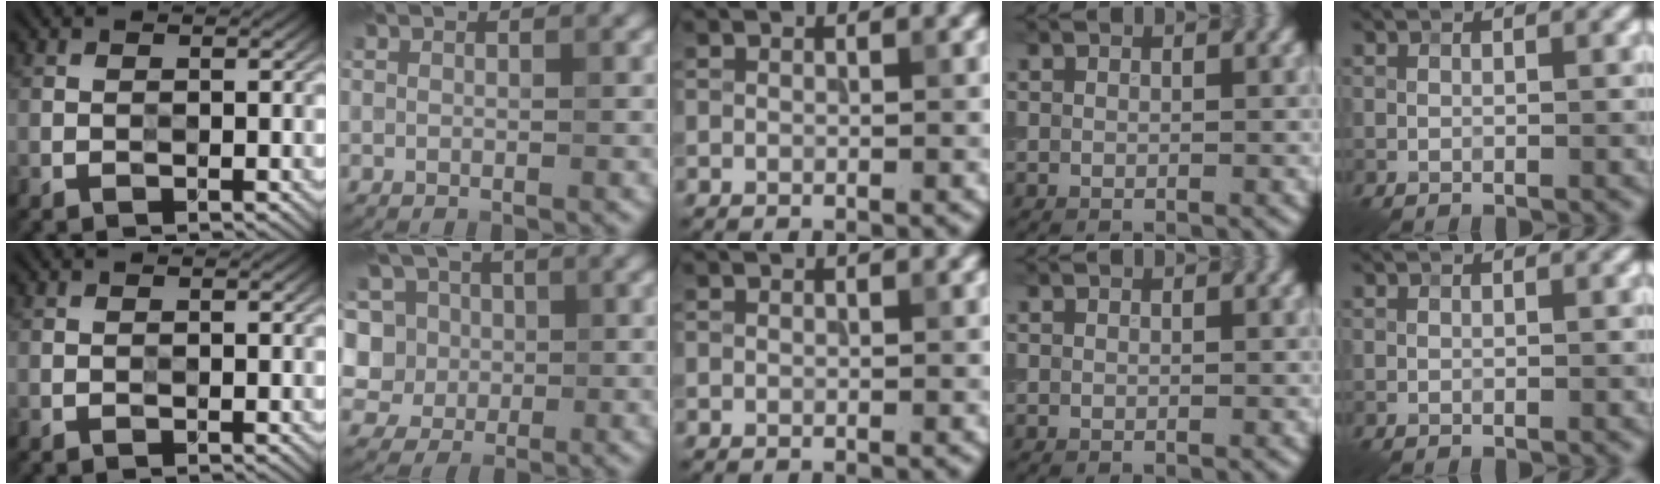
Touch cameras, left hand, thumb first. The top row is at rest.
{"index": {"total": 8.3, "force": [2.2, 7.5, 2.8], "torque": [-0.061, 0.040, 0.016]}}